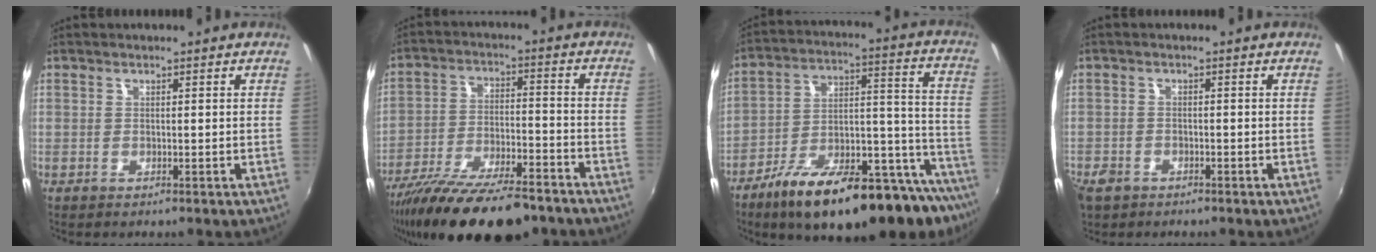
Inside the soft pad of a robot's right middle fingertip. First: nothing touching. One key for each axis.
{"total": 20.7, "fx": -16.2, "fy": 5.3, "fz": 11.7, "tx": -0.220, "ty": -0.046, "tz": -0.257}
{"total": 27.7, "fx": -20.0, "fy": 5.9, "fz": 18.2, "tx": -0.226, "ty": -0.018, "tz": -0.299}
{"total": 4.6, "fx": -3.0, "fy": 3.0, "fz": 1.7, "tx": -0.050, "ty": -0.009, "tz": -0.053}